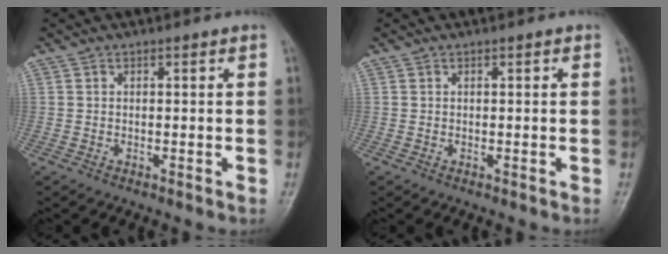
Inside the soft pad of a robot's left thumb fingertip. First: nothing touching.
{"total": 0.0}